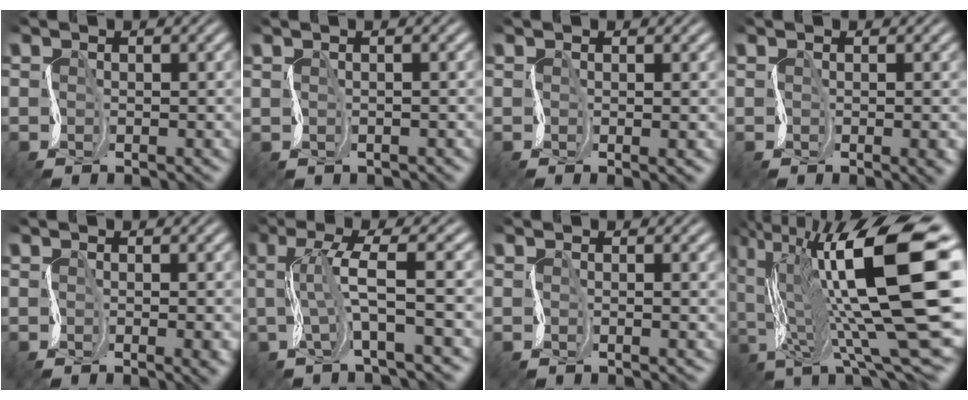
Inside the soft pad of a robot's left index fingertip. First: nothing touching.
{"total": 1.2, "force": [1.0, 0.5, 0.6], "torque": [-0.004, 0.010, 0.004]}
{"total": 2.5, "force": [0.1, 0.9, 2.3], "torque": [-0.019, 0.004, 0.004]}
{"total": 3.8, "force": [-0.2, 1.6, 3.5], "torque": [-0.020, 0.000, 0.001]}
{"total": 4.3, "force": [0.0, 1.8, 4.0], "torque": [-0.027, 0.000, 0.004]}
{"total": 4.9, "force": [0.8, 0.7, 4.7], "torque": [-0.076, 0.012, 0.010]}
{"total": 1.5, "force": [0.6, 0.7, 1.2], "torque": [-0.002, 0.009, 0.008]}
{"total": 16.0, "force": [2.6, 4.7, 15.1], "torque": [-0.266, 0.025, 0.051]}